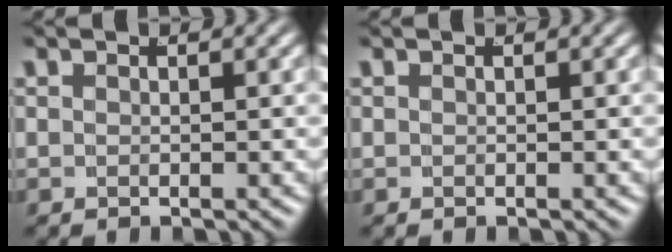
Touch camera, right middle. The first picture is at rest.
{"total": 0.0}